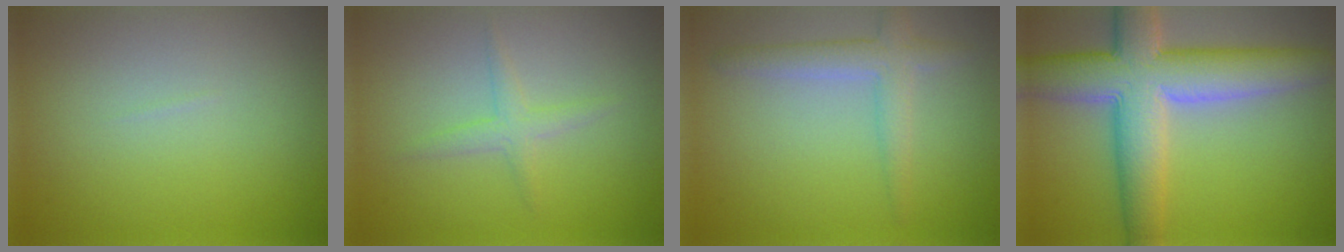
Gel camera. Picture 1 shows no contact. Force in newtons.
{"total": 1.7, "press": 1.7, "slide": 0.1}
{"total": 2.9, "press": 2.8, "slide": 0.1}
{"total": 9.5, "press": 9.5, "slide": 0.2}